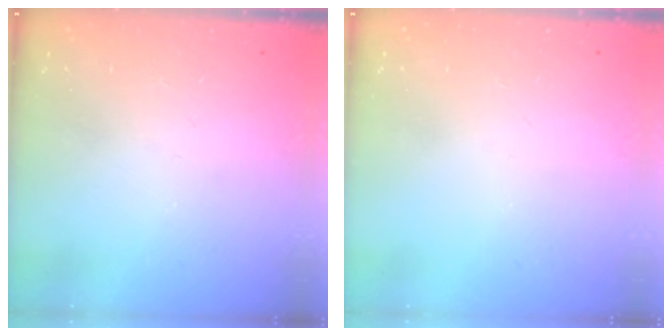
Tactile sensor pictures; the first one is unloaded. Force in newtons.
{"total": 0.0}